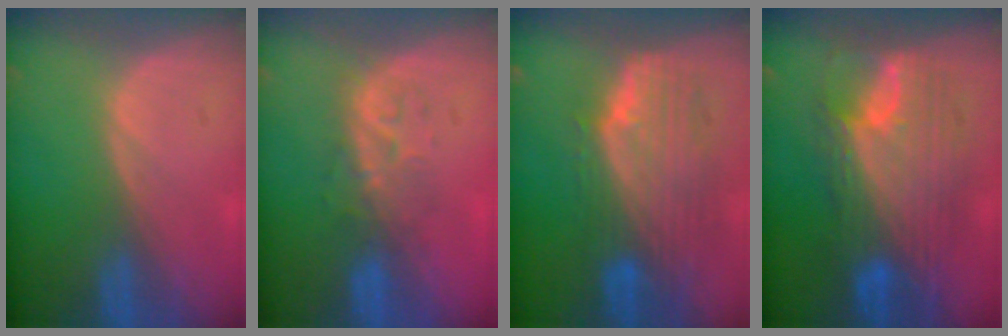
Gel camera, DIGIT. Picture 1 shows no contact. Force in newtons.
{"total": 4.6, "press": 4.5, "slide": 1.1}
{"total": 10.0, "press": 8.8, "slide": 4.7}
{"total": 11.7, "press": 11.7, "slide": 1.1}